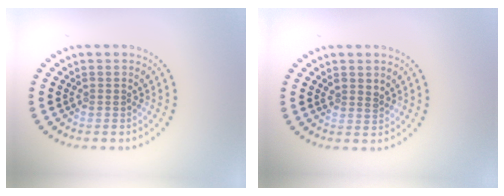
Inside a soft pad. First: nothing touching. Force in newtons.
{"total": 1.1, "press": 1.0, "slide": 0.5}